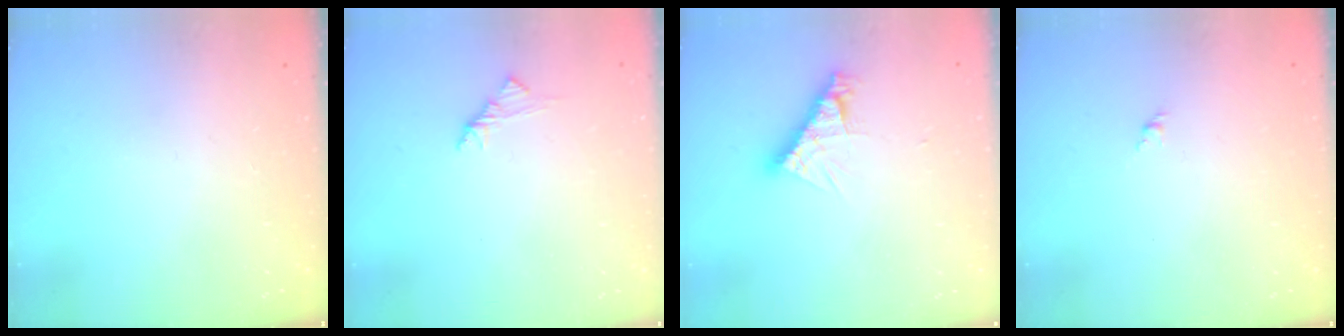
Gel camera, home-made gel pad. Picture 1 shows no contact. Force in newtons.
{"total": 3.3, "press": 3.2, "slide": 0.8}
{"total": 9.0, "press": 8.9, "slide": 0.8}
{"total": 1.6, "press": 1.5, "slide": 0.6}